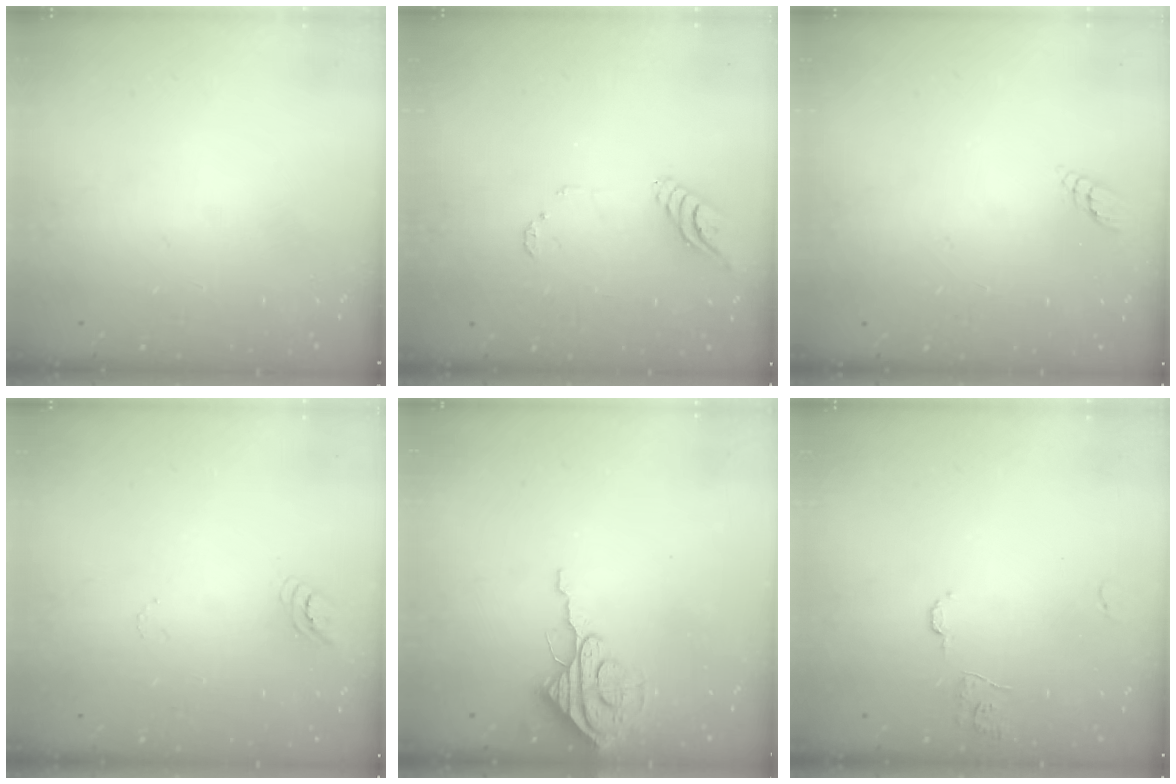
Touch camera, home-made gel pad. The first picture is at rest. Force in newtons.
{"total": 7.5, "press": 7.4, "slide": 0.6}
{"total": 2.9, "press": 2.9, "slide": 0.3}
{"total": 3.6, "press": 3.6, "slide": 0.4}
{"total": 7.9, "press": 7.9, "slide": 0.6}
{"total": 6.4, "press": 6.3, "slide": 0.6}